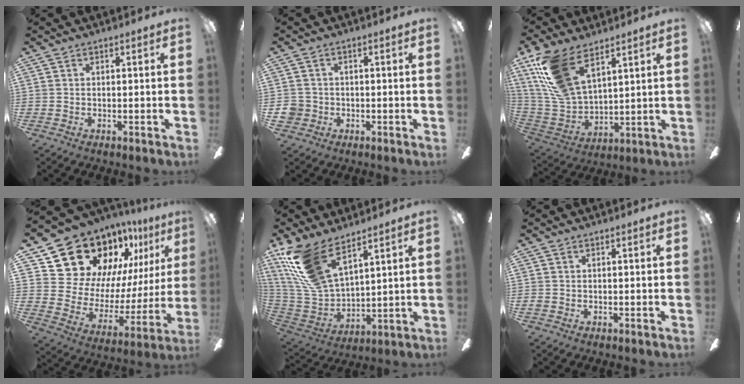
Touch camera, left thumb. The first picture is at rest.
{"total": 4.0, "force": [-0.9, 3.7, 0.9], "torque": [-0.025, 0.009, -0.015]}
{"total": 19.0, "force": [11.4, 9.0, 12.2], "torque": [-0.284, -0.039, 0.211]}
{"total": 21.1, "force": [16.3, 11.6, 6.5], "torque": [-0.115, -0.129, 0.313]}
{"total": 19.9, "force": [12.7, 8.6, 12.6], "torque": [-0.302, -0.056, 0.231]}
{"total": 0.8, "force": [0.0, 0.7, 0.4], "torque": [-0.007, 0.005, 0.000]}